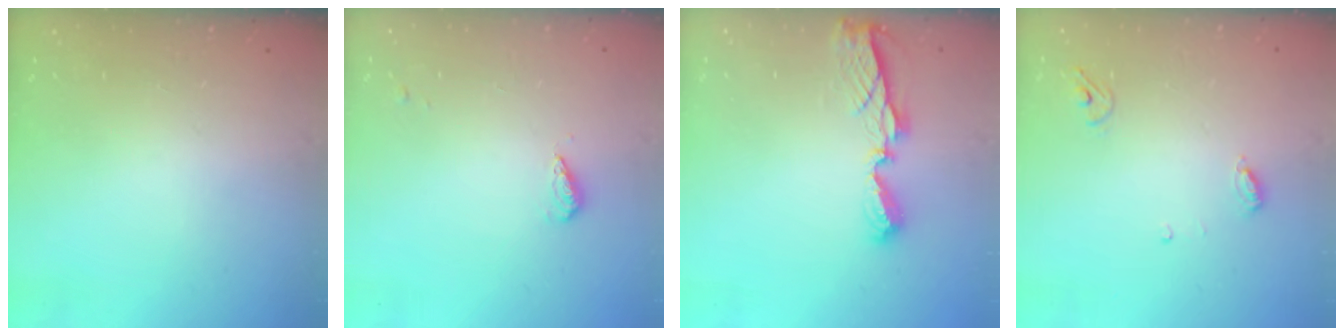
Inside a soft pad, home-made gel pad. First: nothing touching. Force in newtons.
{"total": 3.6, "press": 3.5, "slide": 1.1}
{"total": 6.9, "press": 6.9, "slide": 0.6}
{"total": 5.0, "press": 5.0, "slide": 0.4}